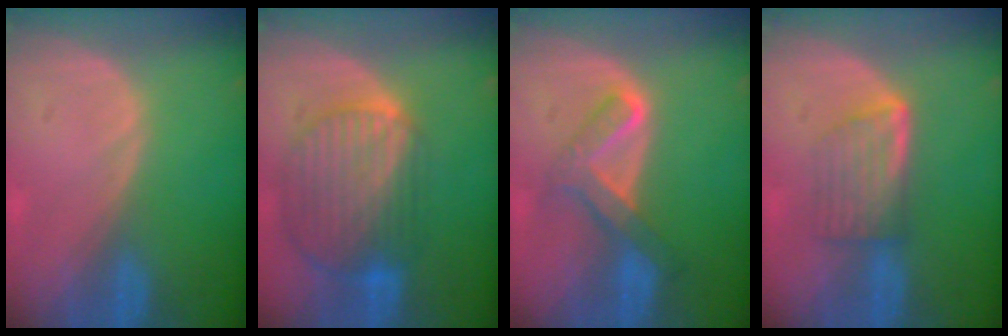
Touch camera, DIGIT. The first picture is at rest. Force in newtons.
{"total": 10.4, "press": 8.8, "slide": 5.5}
{"total": 5.7, "press": 5.6, "slide": 1.2}
{"total": 5.8, "press": 5.4, "slide": 2.0}